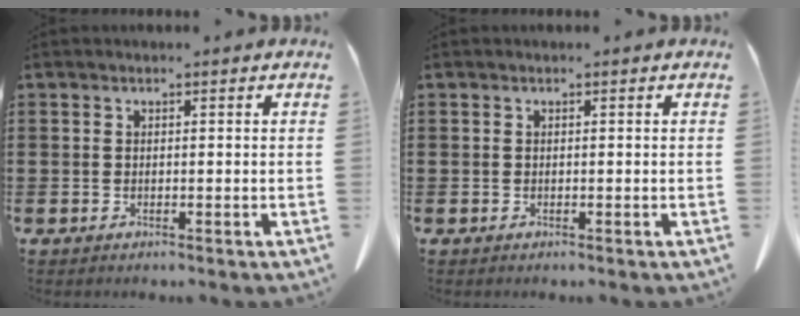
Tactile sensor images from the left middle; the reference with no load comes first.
{"total": 0.0}